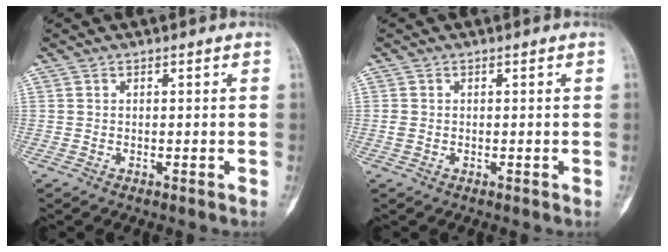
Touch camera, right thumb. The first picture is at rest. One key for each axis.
{"total": 1.0, "fx": -0.1, "fy": 0.8, "fz": 0.5, "tx": -0.015, "ty": 0.000, "tz": -0.001}